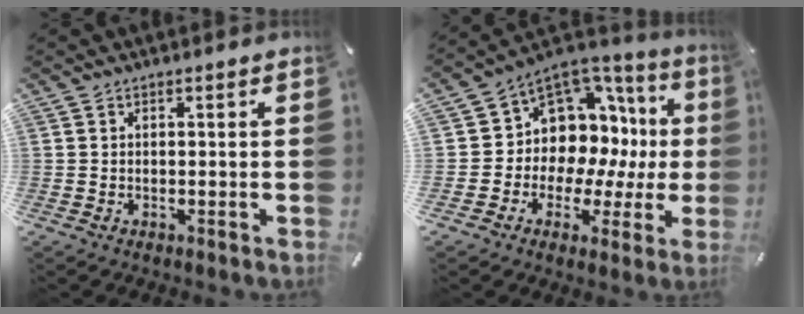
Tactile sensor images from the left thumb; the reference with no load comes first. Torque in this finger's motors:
{"motor_torque": [1.80, 3.20, 0.32, 0.09, 0.09]}